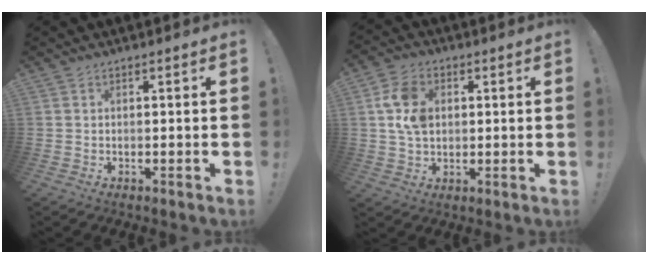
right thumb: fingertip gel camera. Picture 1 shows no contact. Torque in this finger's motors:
{"motor_torque": [0.70, 1.40, 0.15, 0.26, 0.01]}